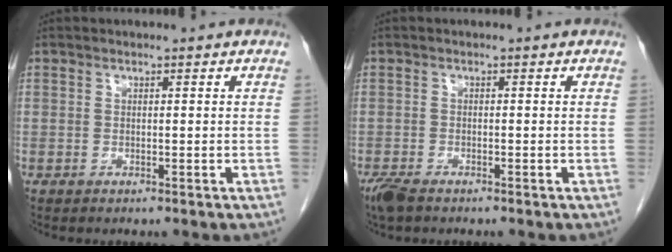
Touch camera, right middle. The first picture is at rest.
{"total": 3.6, "force": [-2.7, 1.1, 2.0], "torque": [-0.048, -0.011, -0.048]}